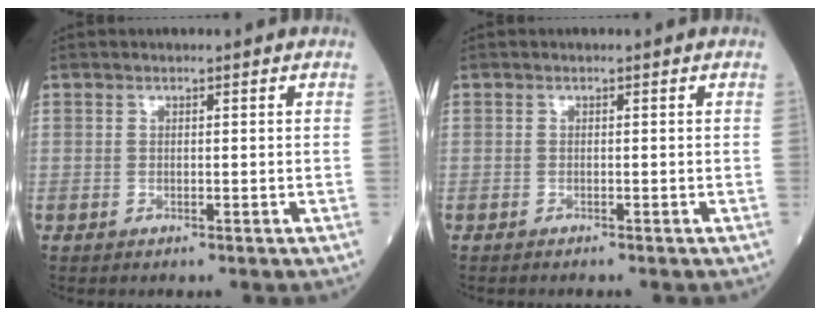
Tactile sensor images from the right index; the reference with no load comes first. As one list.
[{"total": 1.1, "force": [-1.0, 0.0, 0.5], "torque": [-0.006, -0.001, -0.013]}]